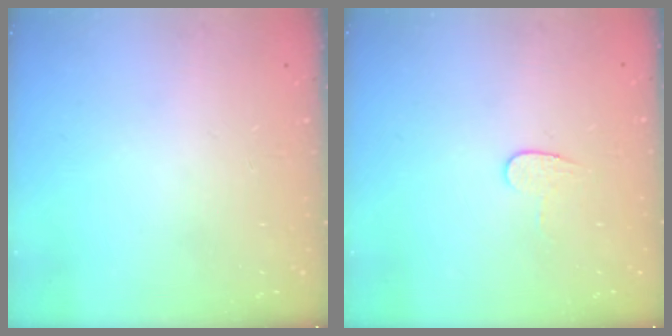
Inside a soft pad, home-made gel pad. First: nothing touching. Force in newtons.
{"total": 5.8, "press": 5.8, "slide": 0.3}